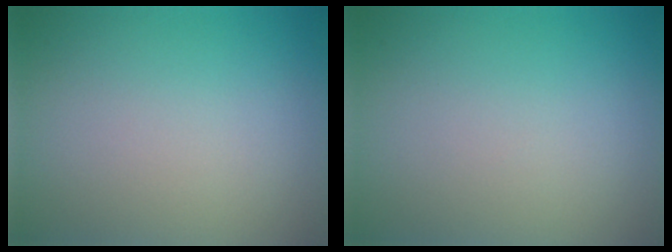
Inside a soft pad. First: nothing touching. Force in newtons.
{"total": 0.0}